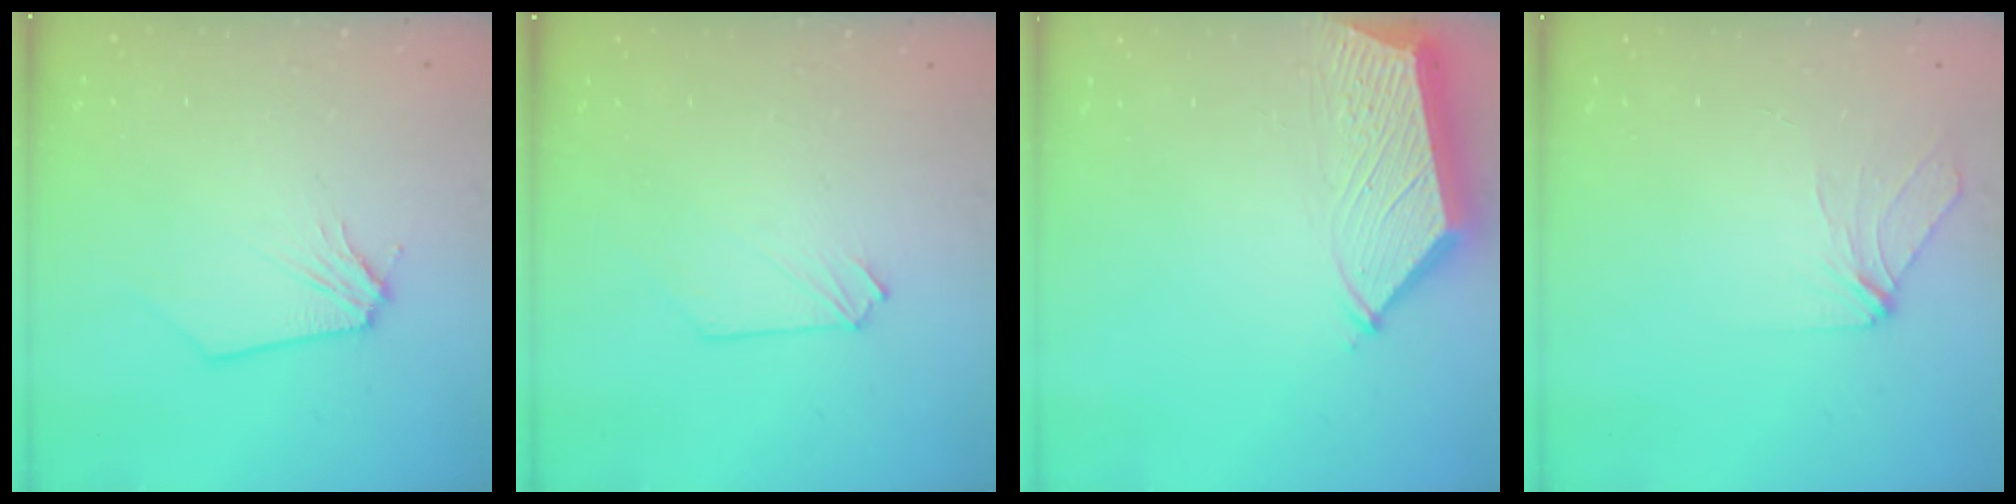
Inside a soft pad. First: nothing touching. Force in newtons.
{"total": 0.0}
{"total": 6.1, "press": 6.0, "slide": 0.8}
{"total": 4.9, "press": 4.8, "slide": 1.0}